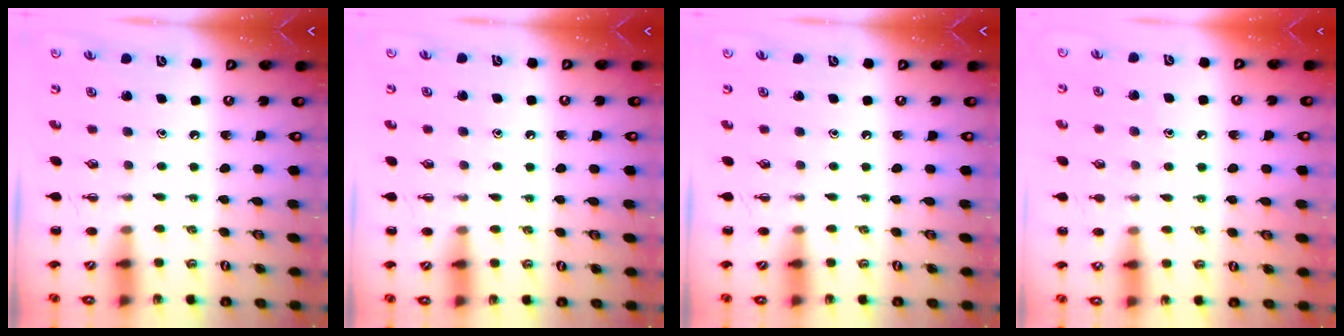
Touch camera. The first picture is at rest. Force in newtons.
{"total": 7.5, "press": 7.3, "slide": 1.4}
{"total": 0.0}
{"total": 8.6, "press": 8.3, "slide": 1.9}